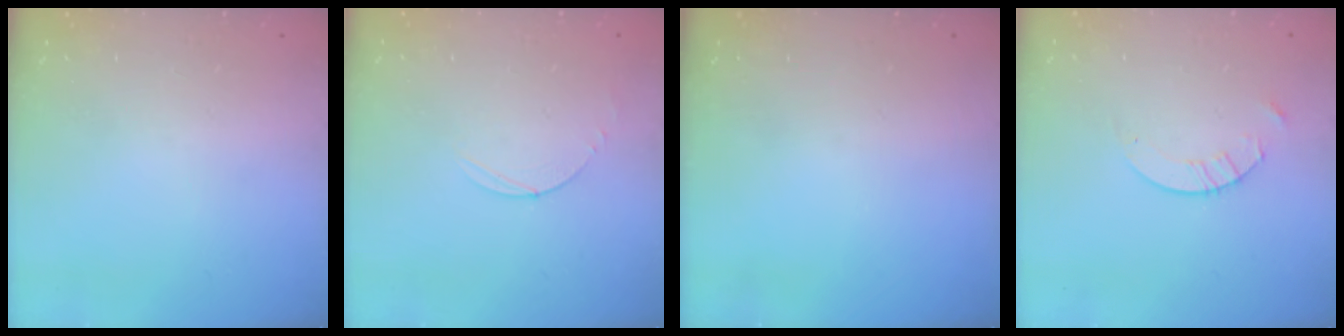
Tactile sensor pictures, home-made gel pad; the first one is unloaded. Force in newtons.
{"total": 3.0, "press": 3.0, "slide": 0.3}
{"total": 0.0}
{"total": 4.2, "press": 4.2, "slide": 0.4}